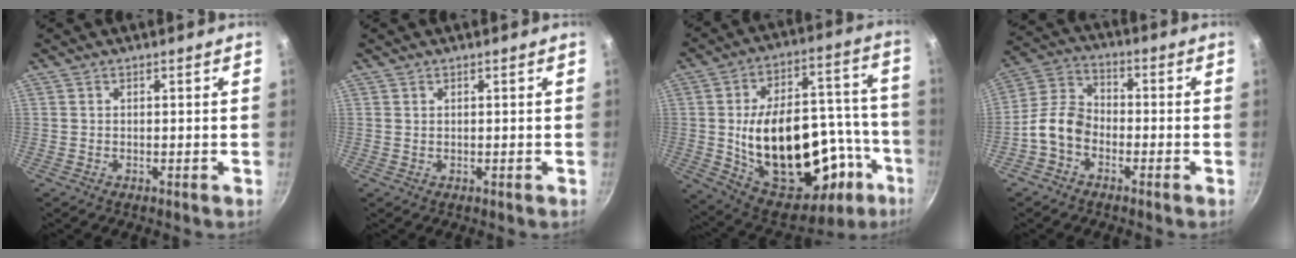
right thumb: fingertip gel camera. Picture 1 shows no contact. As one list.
[{"total": 0.0}, {"total": 32.2, "force": [-7.8, 18.3, 25.3], "torque": [-0.338, 0.053, -0.082]}, {"total": 8.3, "force": [-3.3, 5.8, 4.9], "torque": [-0.085, 0.041, -0.083]}]